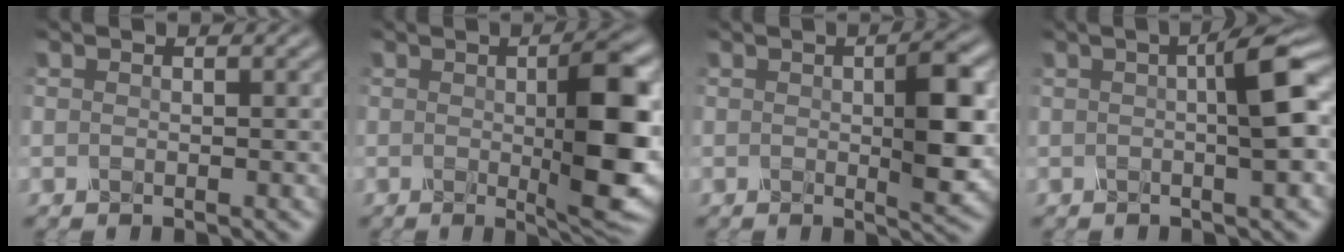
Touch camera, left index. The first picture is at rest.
{"total": 8.0, "force": [0.1, 1.5, 7.9], "torque": [-0.103, -0.005, 0.005]}
{"total": 5.0, "force": [0.3, 1.0, 4.9], "torque": [-0.067, 0.001, 0.005]}
{"total": 4.8, "force": [0.5, 0.6, 4.7], "torque": [-0.068, 0.011, 0.004]}